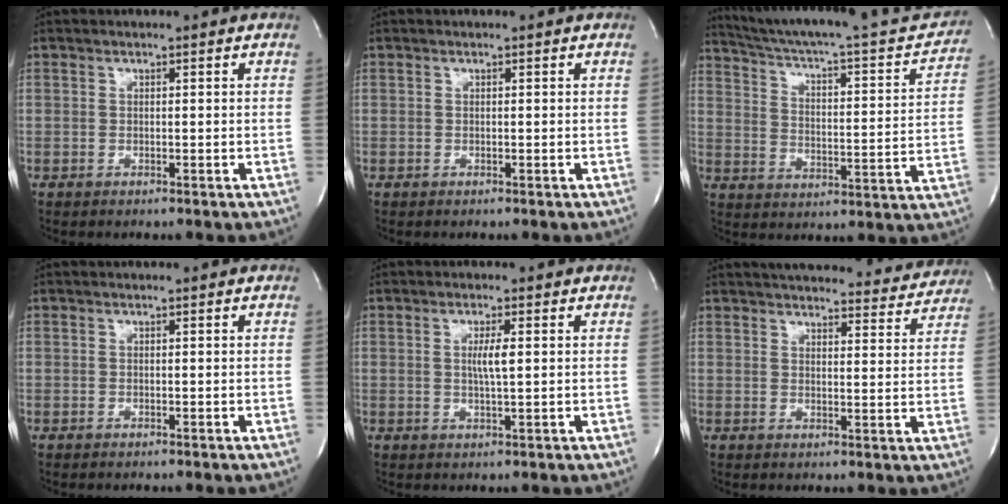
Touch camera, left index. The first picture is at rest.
{"total": 0.0}
{"total": 24.6, "force": [22.3, 2.8, 9.9], "torque": [-0.149, -0.034, 0.296]}
{"total": 0.0}
{"total": 3.0, "force": [0.5, 0.1, 2.9], "torque": [-0.057, -0.003, 0.009]}
{"total": 19.9, "force": [18.8, 4.1, 5.4], "torque": [-0.073, -0.013, 0.225]}